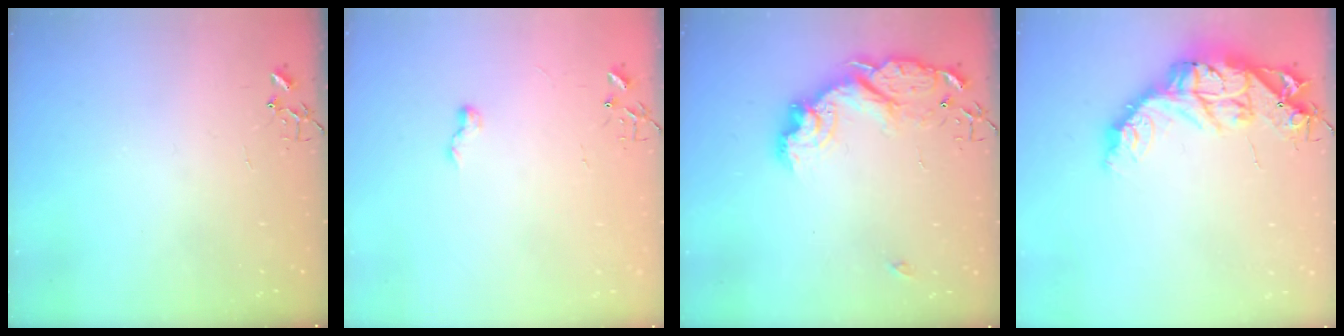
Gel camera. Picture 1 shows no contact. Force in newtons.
{"total": 6.1, "press": 6.0, "slide": 0.7}
{"total": 16.3, "press": 16.3, "slide": 1.2}
{"total": 15.6, "press": 15.5, "slide": 1.3}